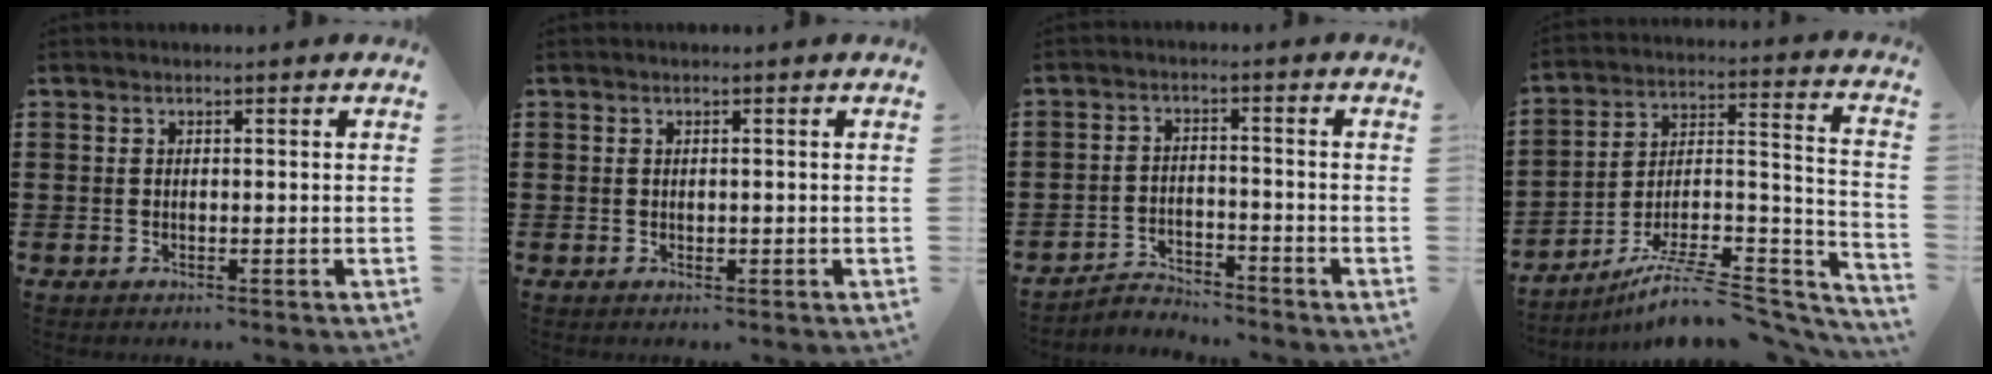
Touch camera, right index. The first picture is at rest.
{"total": 0.5, "force": [-0.1, 0.4, 0.4], "torque": [-0.007, 0.001, -0.001]}
{"total": 3.1, "force": [-3.0, 0.6, 0.1], "torque": [-0.011, 0.004, -0.065]}
{"total": 9.2, "force": [-7.3, 2.2, 5.2], "torque": [-0.084, 0.012, -0.141]}